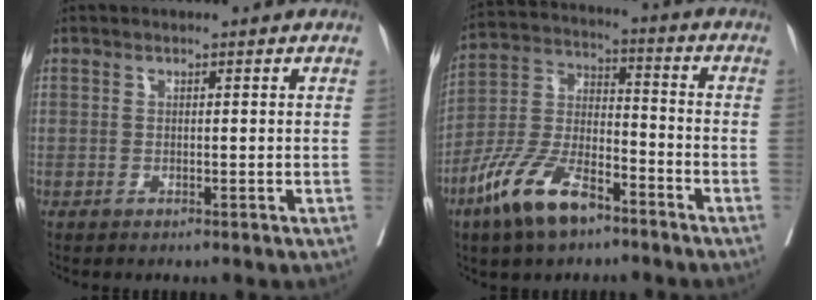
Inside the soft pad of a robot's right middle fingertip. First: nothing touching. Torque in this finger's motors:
{"motor_torque": [1.11, -1.03, 0.50, 0.17]}